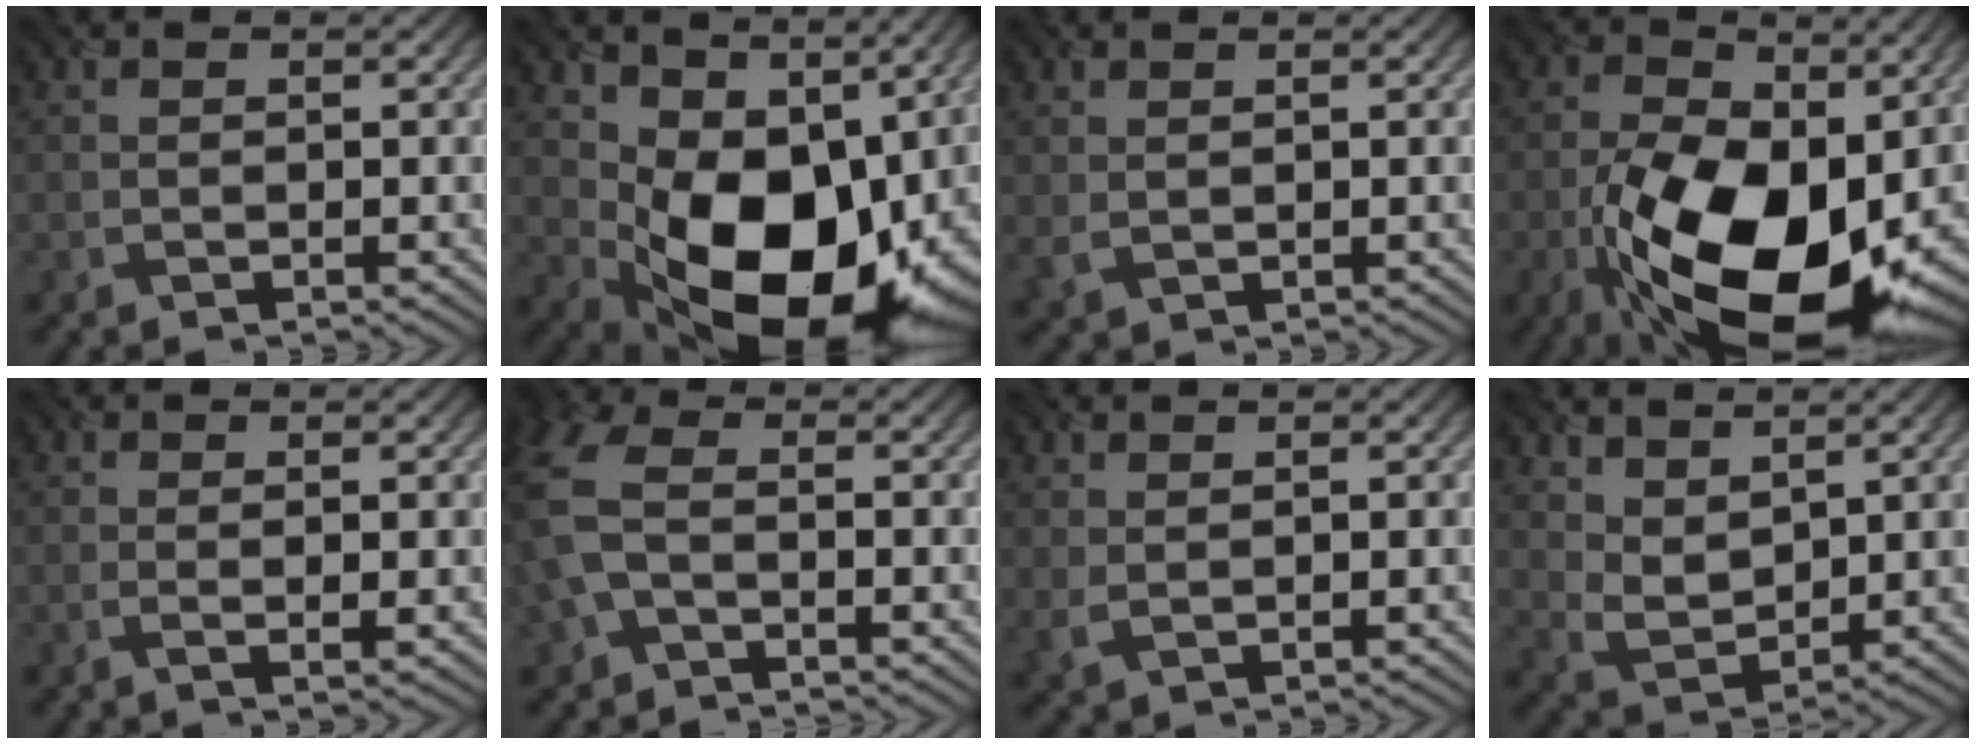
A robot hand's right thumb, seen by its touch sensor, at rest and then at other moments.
{"total": 16.1, "force": [1.7, 10.8, 11.8], "torque": [-0.192, -0.041, 0.049]}
{"total": 1.6, "force": [0.4, 1.2, 1.0], "torque": [-0.032, -0.005, 0.013]}
{"total": 18.7, "force": [-4.4, 10.1, 15.1], "torque": [-0.279, -0.032, -0.071]}
{"total": 1.8, "force": [0.4, 0.3, 1.7], "torque": [-0.033, 0.003, 0.003]}
{"total": 7.1, "force": [-0.8, 4.5, 5.4], "torque": [-0.159, 0.006, -0.029]}
{"total": 1.8, "force": [0.7, 1.0, 1.3], "torque": [-0.039, -0.004, 0.019]}
{"total": 5.6, "force": [3.6, 3.0, 3.1], "torque": [-0.078, -0.009, 0.072]}